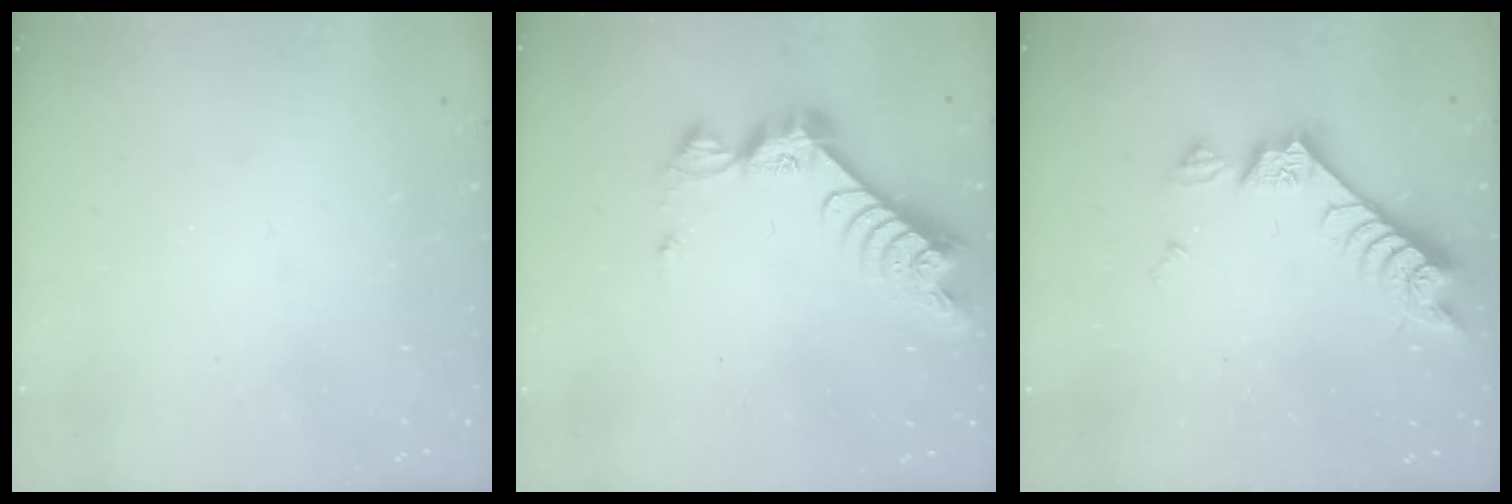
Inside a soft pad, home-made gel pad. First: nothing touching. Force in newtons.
{"total": 9.7, "press": 9.7, "slide": 0.8}
{"total": 8.3, "press": 8.2, "slide": 1.3}